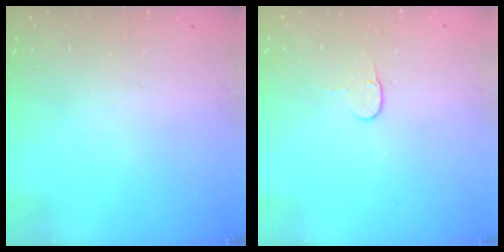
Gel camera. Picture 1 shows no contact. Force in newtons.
{"total": 4.9, "press": 4.9, "slide": 0.4}